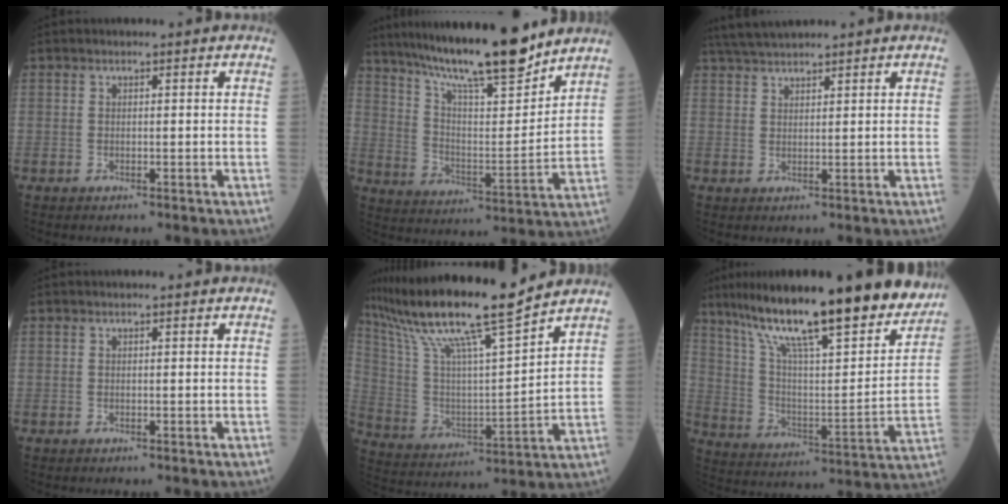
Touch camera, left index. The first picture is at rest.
{"total": 19.3, "force": [16.0, 1.7, 10.6], "torque": [-0.177, 0.002, 0.267]}
{"total": 5.5, "force": [5.1, 0.2, 2.2], "torque": [-0.045, 0.030, 0.100]}
{"total": 0.0}
{"total": 19.0, "force": [15.7, -0.2, 10.8], "torque": [-0.208, 0.008, 0.283]}
{"total": 26.2, "force": [20.4, 4.1, 15.9], "torque": [-0.259, -0.001, 0.308]}